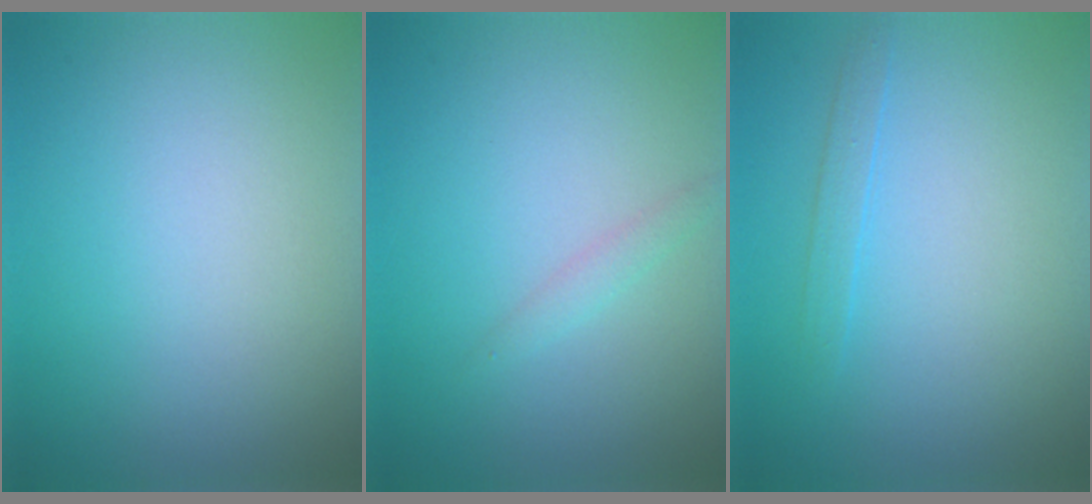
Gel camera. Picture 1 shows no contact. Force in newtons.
{"total": 0.9, "press": 0.9, "slide": 0.0}
{"total": 1.1, "press": 1.1, "slide": 0.1}